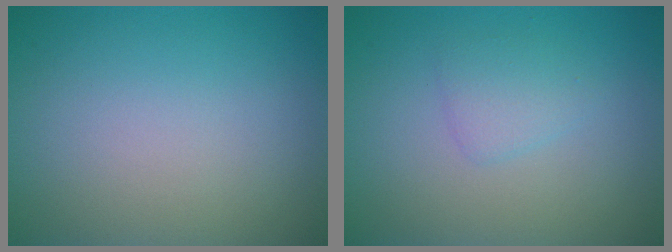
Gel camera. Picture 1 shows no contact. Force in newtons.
{"total": 1.6, "press": 1.6, "slide": 0.0}